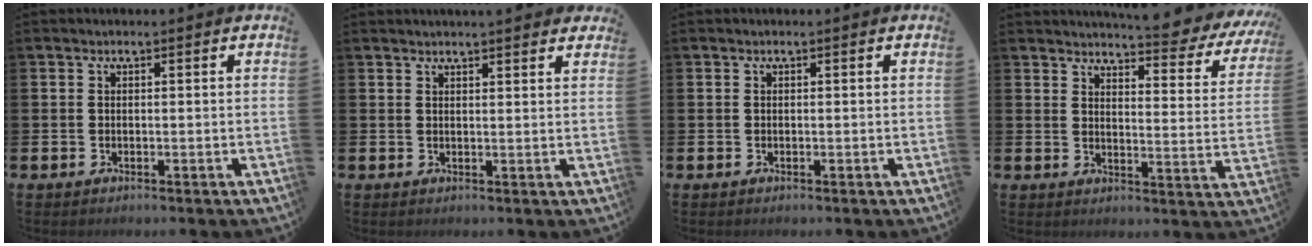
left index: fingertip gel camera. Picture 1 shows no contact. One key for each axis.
{"total": 2.3, "fx": 2.3, "fy": 0.0, "fz": 0.1, "tx": -0.002, "ty": -0.010, "tz": 0.042}
{"total": 0.0}
{"total": 5.4, "fx": 5.2, "fy": 0.3, "fz": 1.2, "tx": -0.024, "ty": -0.047, "tz": 0.084}